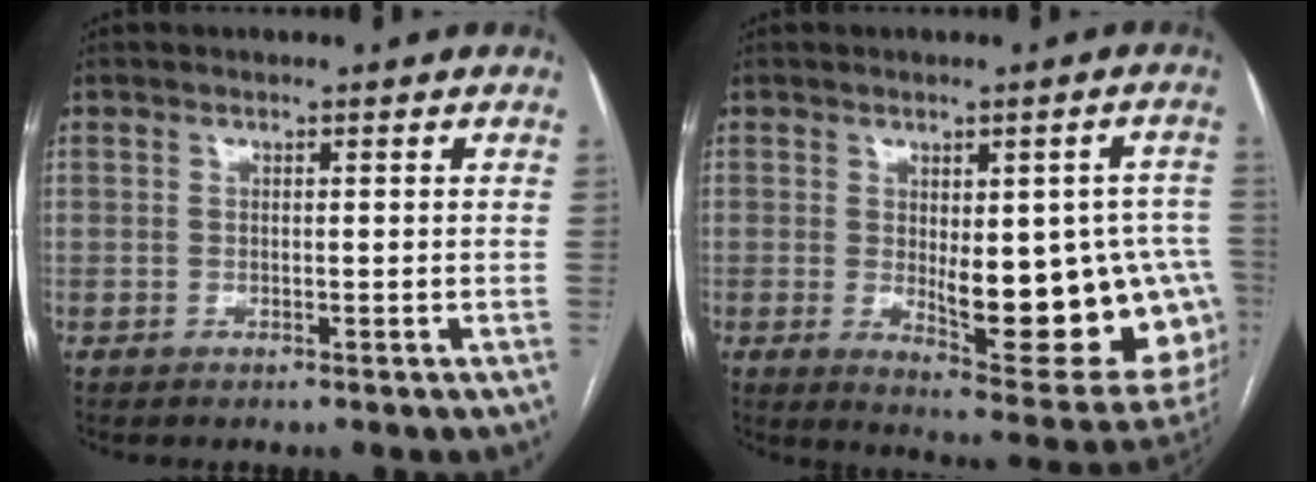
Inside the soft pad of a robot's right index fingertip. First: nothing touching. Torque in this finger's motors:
{"motor_torque": [1.96, -0.03, 0.33, 0.07]}